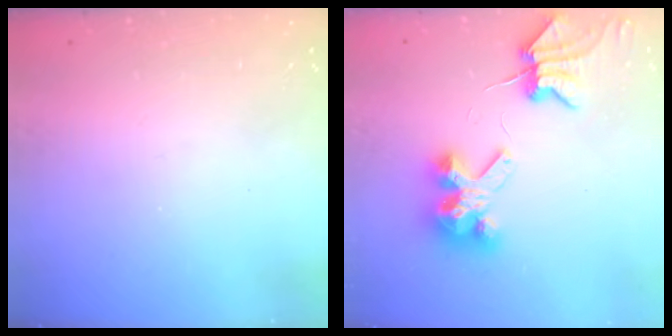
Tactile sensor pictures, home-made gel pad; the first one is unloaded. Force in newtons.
{"total": 7.1, "press": 7.0, "slide": 0.9}